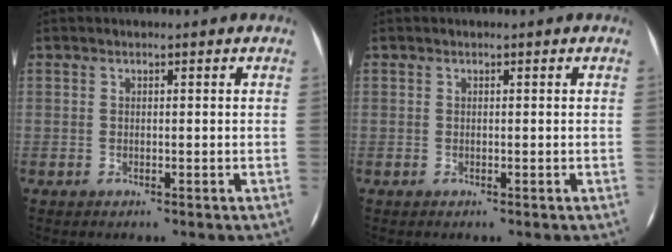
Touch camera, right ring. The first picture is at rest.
{"total": 0.0}